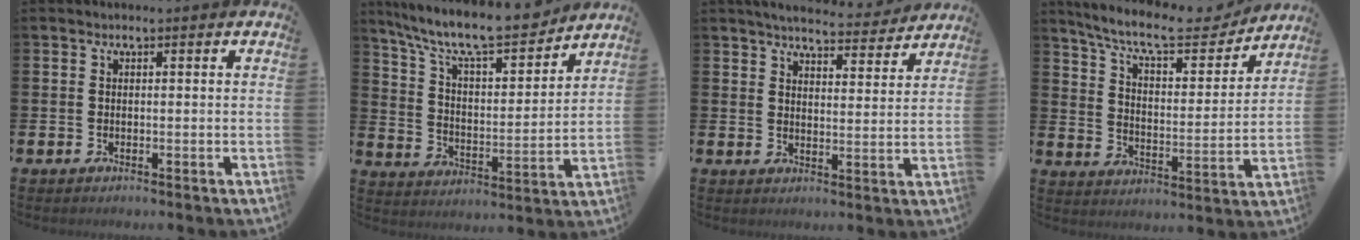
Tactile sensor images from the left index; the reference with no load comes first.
{"total": 10.9, "force": [9.9, 2.1, 4.2], "torque": [-0.106, -0.071, 0.167]}
{"total": 5.2, "force": [5.1, 0.7, 1.0], "torque": [-0.022, -0.036, 0.086]}
{"total": 10.1, "force": [9.0, 2.2, 4.0], "torque": [-0.099, -0.058, 0.152]}